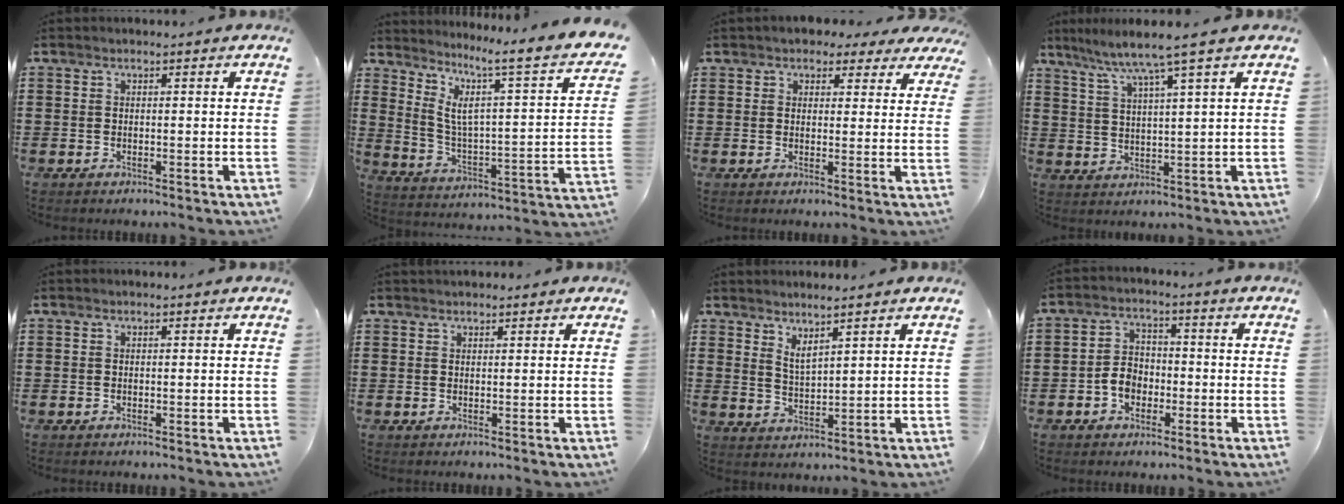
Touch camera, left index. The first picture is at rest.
{"total": 5.4, "force": [3.2, 0.0, 4.4], "torque": [-0.106, -0.044, 0.036]}
{"total": 3.1, "force": [2.5, 1.6, 0.8], "torque": [-0.020, 0.000, 0.043]}
{"total": 5.5, "force": [3.9, -0.9, 3.8], "torque": [-0.088, -0.021, 0.060]}
{"total": 0.0}
{"total": 1.1, "force": [1.0, 0.4, 0.1], "torque": [-0.003, 0.002, 0.020]}
{"total": 2.7, "force": [2.5, 0.0, 1.2], "torque": [-0.028, -0.004, 0.045]}
{"total": 4.2, "force": [-1.7, 3.2, 2.2], "torque": [-0.055, 0.007, -0.036]}